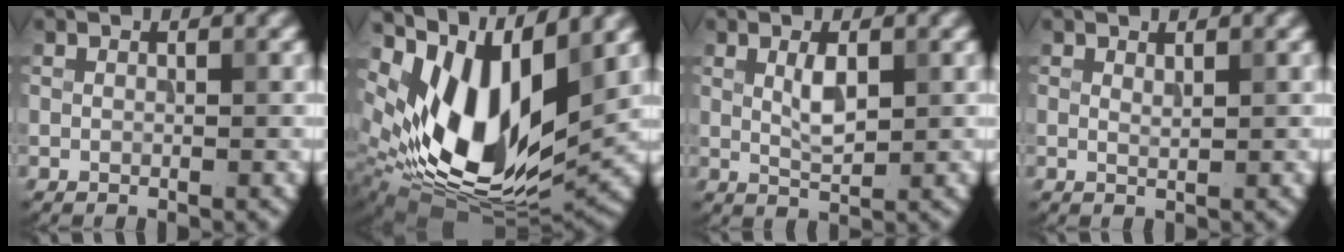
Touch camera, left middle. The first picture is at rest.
{"total": 13.8, "force": [3.6, 7.2, 11.2], "torque": [-0.207, -0.016, 0.065]}
{"total": 1.8, "force": [0.1, 0.6, 1.7], "torque": [-0.036, -0.005, 0.003]}
{"total": 0.0}